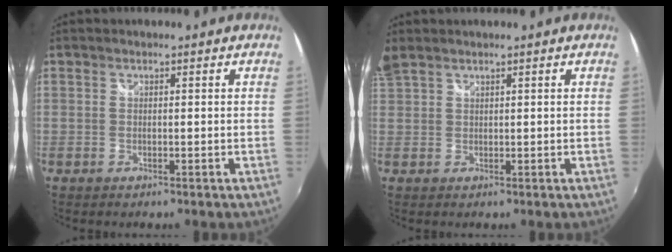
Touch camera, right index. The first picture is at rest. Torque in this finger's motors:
{"motor_torque": [0.01, 0.01, 0.02, 0.02]}